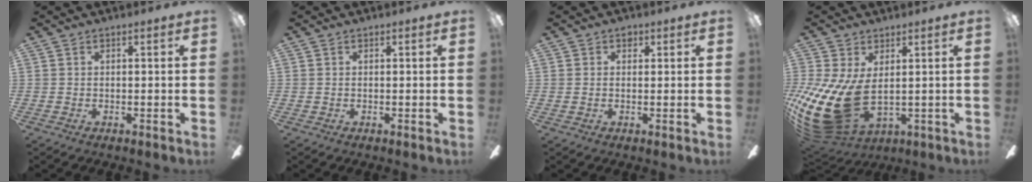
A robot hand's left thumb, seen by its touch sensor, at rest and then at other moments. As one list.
[{"total": 0.0}, {"total": 1.6, "force": [0.9, 1.1, 0.8], "torque": [-0.001, -0.003, 0.012]}, {"total": 17.3, "force": [-1.8, 10.0, 14.0], "torque": [-0.321, -0.015, -0.023]}]